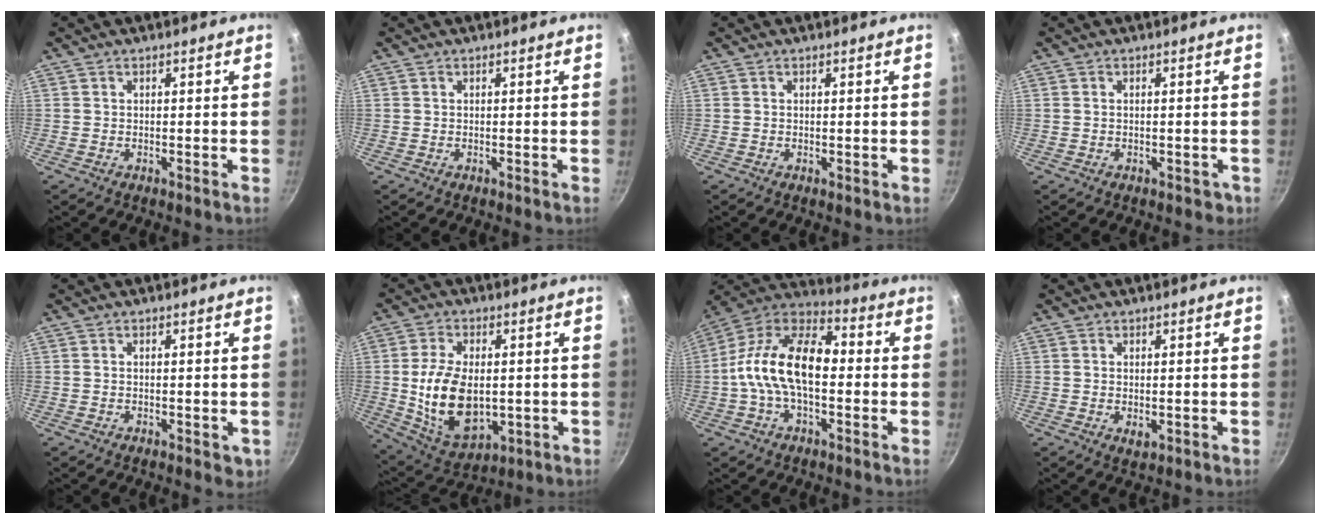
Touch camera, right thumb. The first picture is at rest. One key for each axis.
{"total": 0.0}
{"total": 0.0}
{"total": 1.7, "fx": -0.5, "fy": 1.1, "fz": 1.2, "tx": -0.010, "ty": 0.004, "tz": -0.002}
{"total": 2.3, "fx": -0.1, "fy": 1.2, "fz": 2.0, "tx": -0.023, "ty": -0.004, "tz": 0.000}
{"total": 15.2, "fx": -0.2, "fy": 9.2, "fz": 12.1, "tx": -0.203, "ty": -0.010, "tz": 0.014}
{"total": 17.6, "fx": -1.2, "fy": 10.0, "fz": 14.4, "tx": -0.232, "ty": 0.048, "tz": -0.046}
{"total": 1.9, "fx": 0.1, "fy": 1.1, "fz": 1.5, "tx": -0.025, "ty": -0.006, "tz": 0.003}